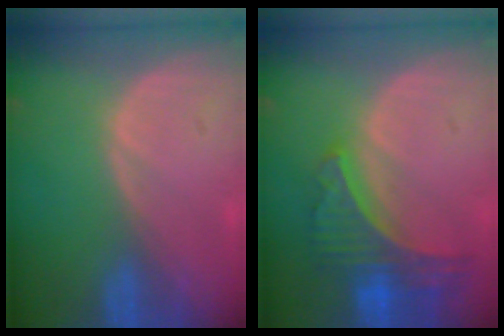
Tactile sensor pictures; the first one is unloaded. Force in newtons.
{"total": 7.8, "press": 6.9, "slide": 3.6}